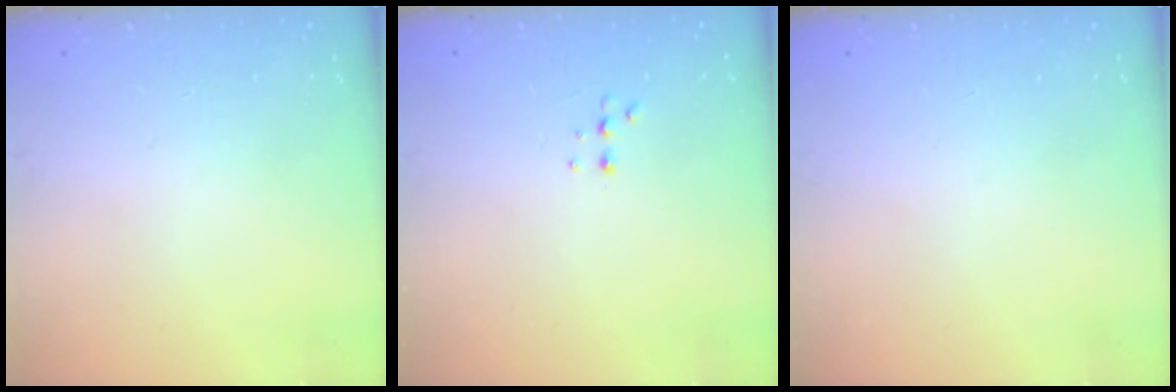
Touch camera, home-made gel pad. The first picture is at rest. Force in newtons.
{"total": 4.4, "press": 4.3, "slide": 1.0}
{"total": 0.0}